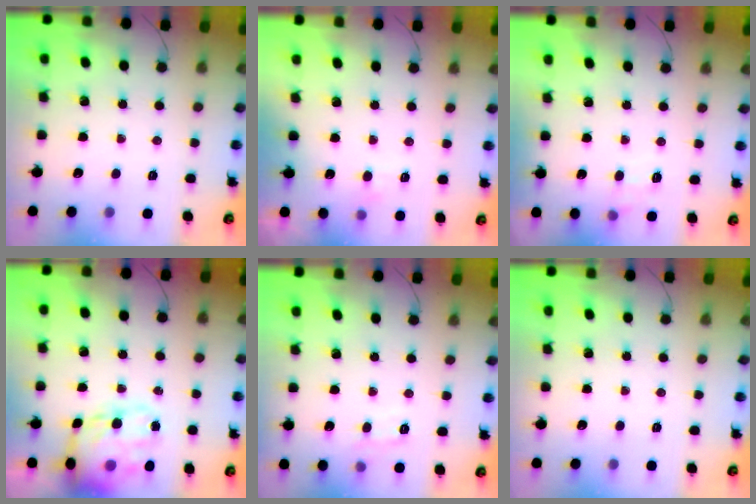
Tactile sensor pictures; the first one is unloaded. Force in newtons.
{"total": 2.6, "press": 2.2, "slide": 1.4}
{"total": 7.0, "press": 6.8, "slide": 1.7}
{"total": 16.3, "press": 15.8, "slide": 4.1}
{"total": 6.8, "press": 6.6, "slide": 1.6}
{"total": 0.0}